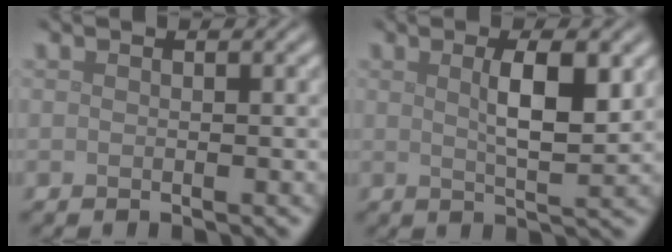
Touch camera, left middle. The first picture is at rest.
{"total": 4.4, "force": [1.2, 1.1, 4.1], "torque": [-0.066, 0.001, 0.022]}